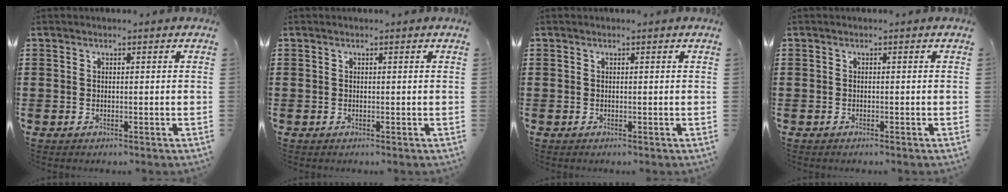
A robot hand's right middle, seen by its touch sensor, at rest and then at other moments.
{"total": 0.0}
{"total": 0.0}
{"total": 0.0}